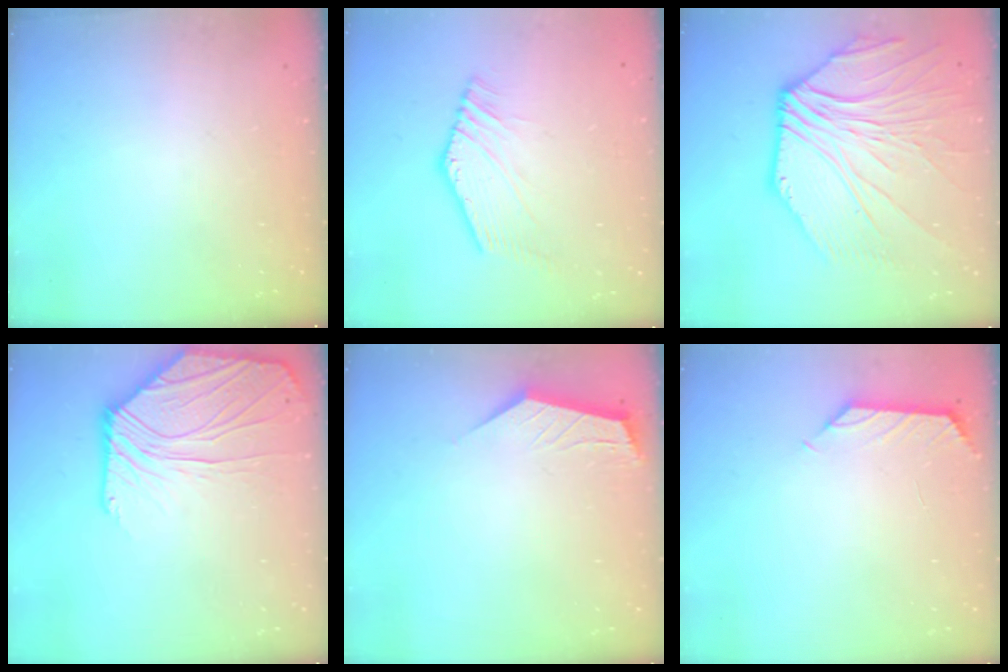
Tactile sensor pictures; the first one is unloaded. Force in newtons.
{"total": 0.5, "press": 0.2, "slide": 0.5}
{"total": 10.1, "press": 9.9, "slide": 1.9}
{"total": 8.5, "press": 8.4, "slide": 1.3}
{"total": 2.6, "press": 2.6, "slide": 0.4}
{"total": 0.5, "press": 0.3, "slide": 0.4}